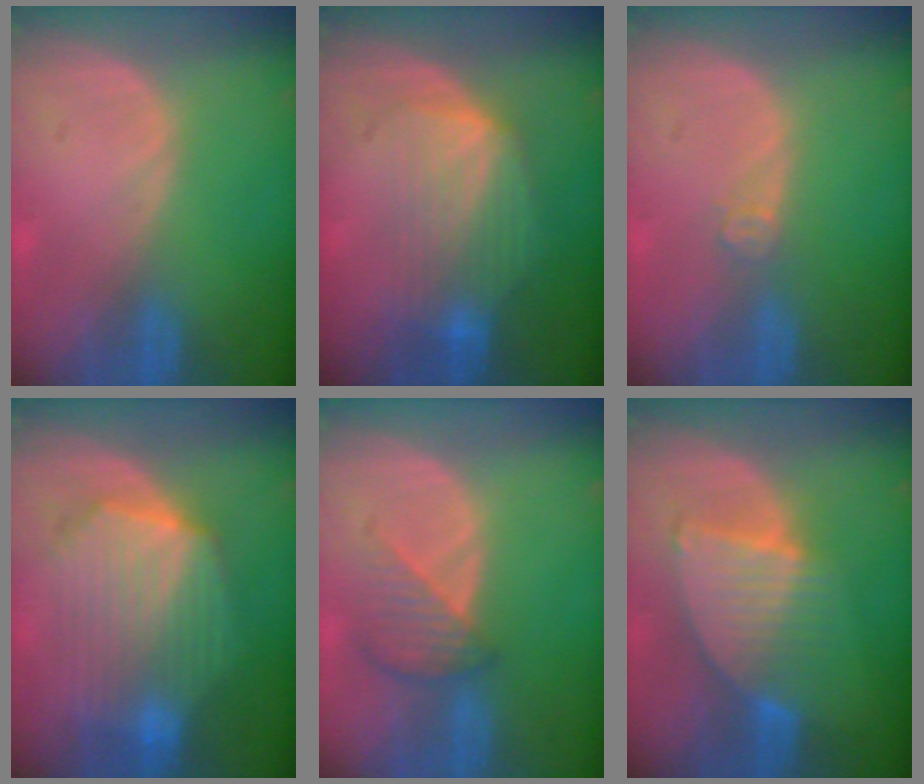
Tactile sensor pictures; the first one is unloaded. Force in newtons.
{"total": 7.3, "press": 7.2, "slide": 1.4}
{"total": 1.7, "press": 1.4, "slide": 1.0}
{"total": 10.9, "press": 10.9, "slide": 0.7}
{"total": 4.5, "press": 4.1, "slide": 1.7}
{"total": 7.3, "press": 6.8, "slide": 2.8}